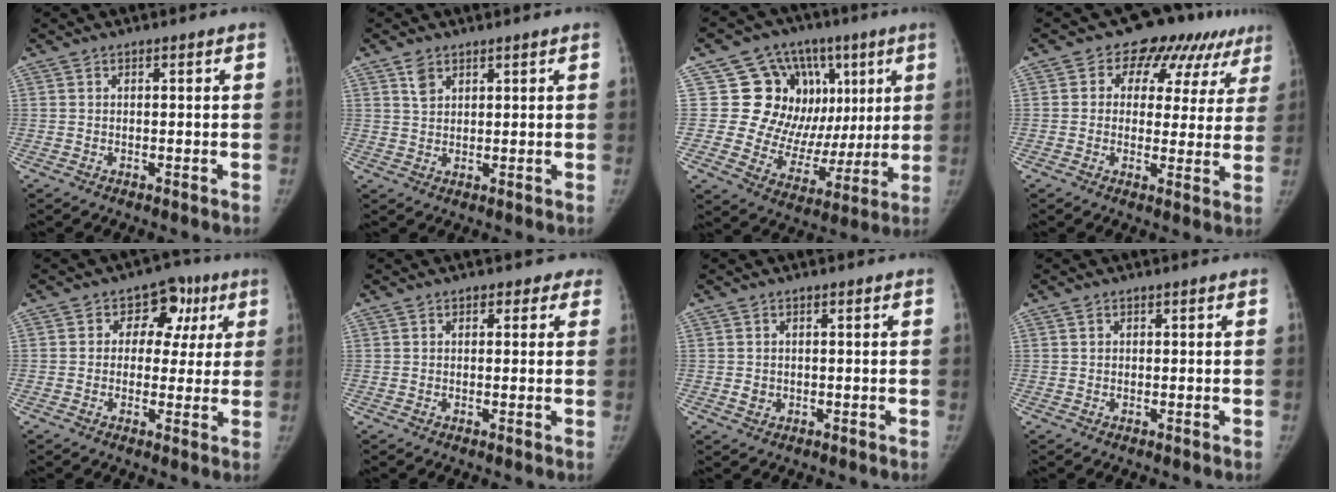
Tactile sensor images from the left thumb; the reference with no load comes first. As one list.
[{"total": 2.9, "force": [1.7, 1.9, 1.3], "torque": [-0.013, -0.007, 0.036]}, {"total": 19.2, "force": [5.7, 16.0, 9.0], "torque": [-0.064, 0.021, 0.107]}, {"total": 14.4, "force": [7.7, 9.5, 7.7], "torque": [-0.043, 0.000, 0.087]}, {"total": 9.4, "force": [2.5, 7.4, 5.2], "torque": [-0.013, 0.014, 0.025]}, {"total": 3.2, "force": [1.6, 2.6, 0.8], "torque": [0.030, 0.001, 0.011]}, {"total": 2.0, "force": [-0.4, 1.7, 0.9], "torque": [-0.006, 0.003, -0.003]}, {"total": 0.8, "force": [0.1, 0.7, 0.2], "torque": [0.005, 0.003, 0.002]}]